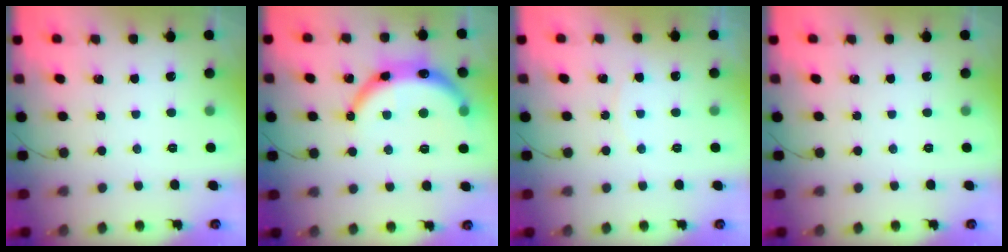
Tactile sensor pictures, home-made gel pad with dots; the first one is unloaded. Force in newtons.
{"total": 14.4, "press": 14.3, "slide": 1.8}
{"total": 3.0, "press": 3.0, "slide": 0.4}
{"total": 0.0}